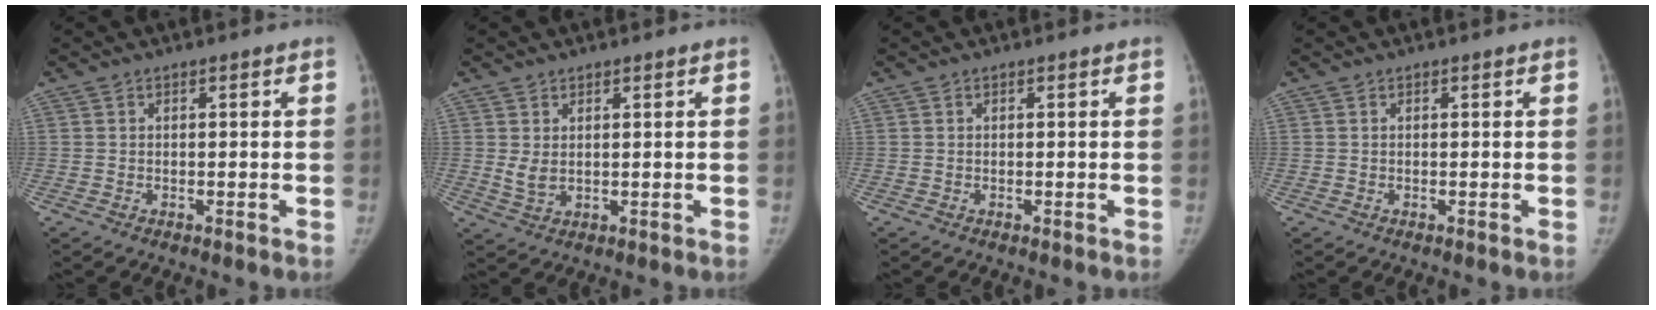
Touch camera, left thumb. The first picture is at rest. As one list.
[{"total": 2.8, "force": [0.9, 1.7, 2.0], "torque": [-0.035, -0.010, 0.027]}, {"total": 0.0}, {"total": 0.0}]